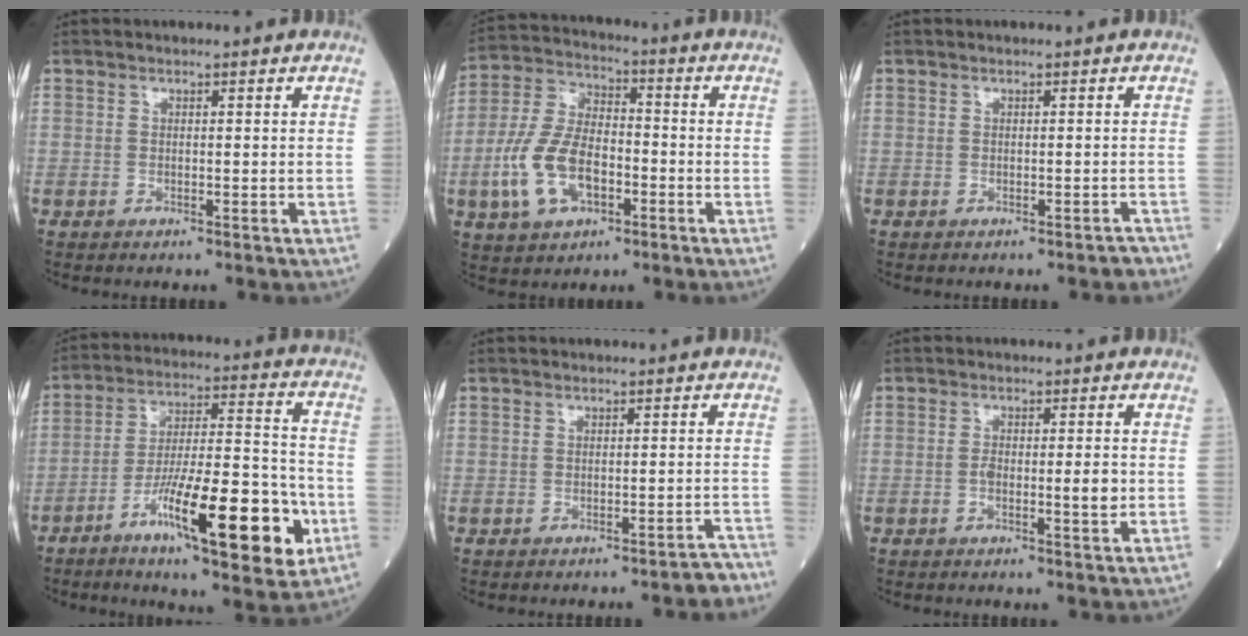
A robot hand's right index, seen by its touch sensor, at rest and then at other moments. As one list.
[{"total": 12.2, "force": [-3.7, 6.4, 9.7], "torque": [-0.219, 0.015, -0.069]}, {"total": 1.5, "force": [-1.3, 0.4, 0.6], "torque": [-0.008, -0.002, -0.014]}, {"total": 18.6, "force": [-7.9, 3.1, 16.6], "torque": [-0.266, -0.003, -0.123]}, {"total": 2.4, "force": [-2.2, 0.3, 0.9], "torque": [-0.001, 0.000, -0.027]}, {"total": 3.8, "force": [-0.5, 0.8, 3.6], "torque": [-0.061, 0.000, -0.008]}]